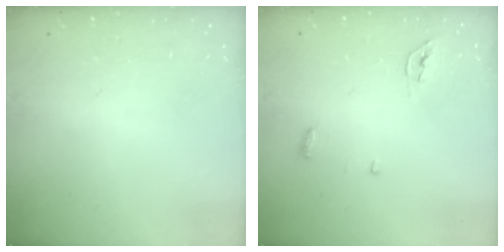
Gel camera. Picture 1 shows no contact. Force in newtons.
{"total": 4.4, "press": 4.3, "slide": 0.8}